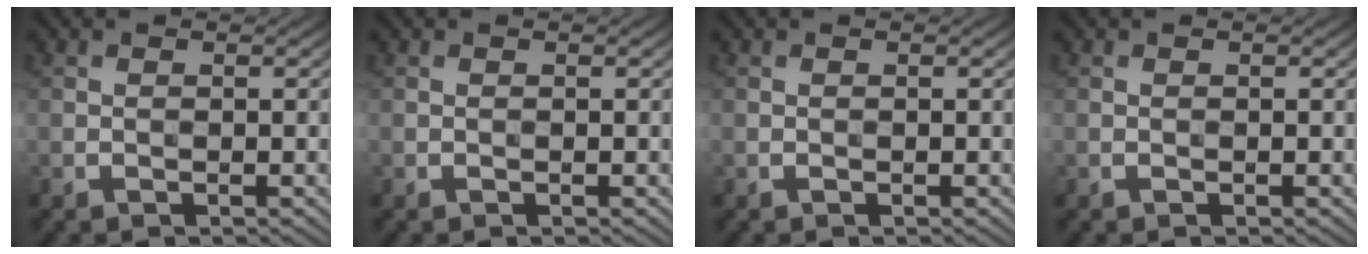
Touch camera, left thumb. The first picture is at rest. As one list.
[{"total": 0.0}, {"total": 0.0}, {"total": 0.0}]